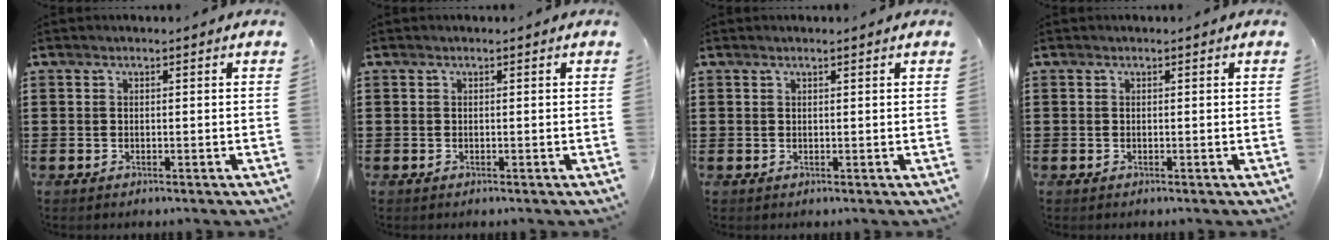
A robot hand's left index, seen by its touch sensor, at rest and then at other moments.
{"total": 0.0}
{"total": 0.7, "force": [0.5, 0.0, 0.5], "torque": [-0.009, 0.001, 0.009]}
{"total": 0.0}